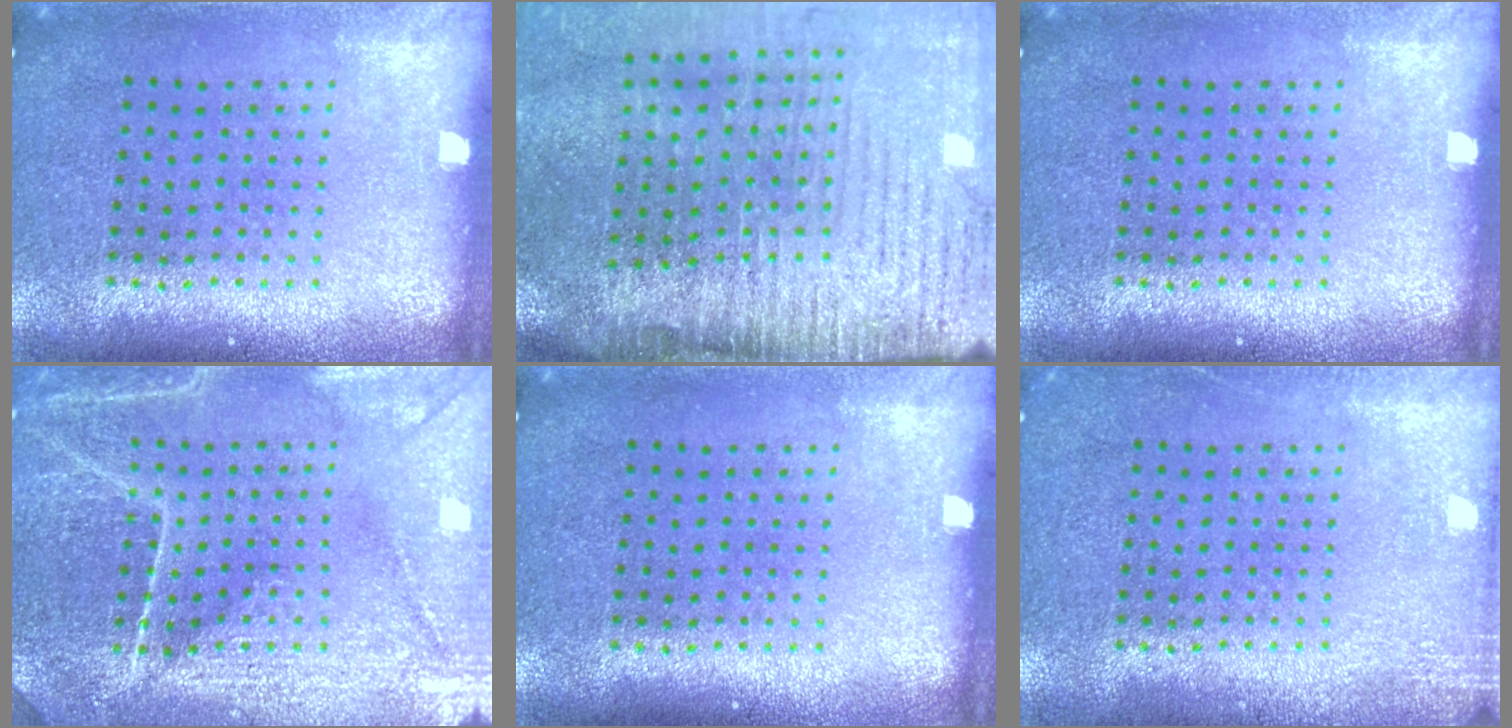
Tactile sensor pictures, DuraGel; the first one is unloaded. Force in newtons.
{"total": 4.4, "press": 3.8, "slide": 2.3}
{"total": 0.0}
{"total": 4.1, "press": 4.0, "slide": 1.1}
{"total": 0.0}
{"total": 1.7, "press": 1.7, "slide": 0.3}